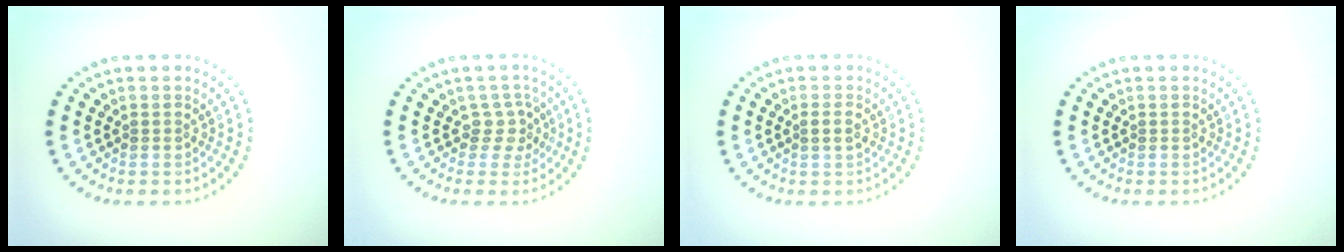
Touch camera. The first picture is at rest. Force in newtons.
{"total": 1.8, "press": 1.3, "slide": 1.2}
{"total": 1.1, "press": 1.0, "slide": 0.4}
{"total": 0.0}